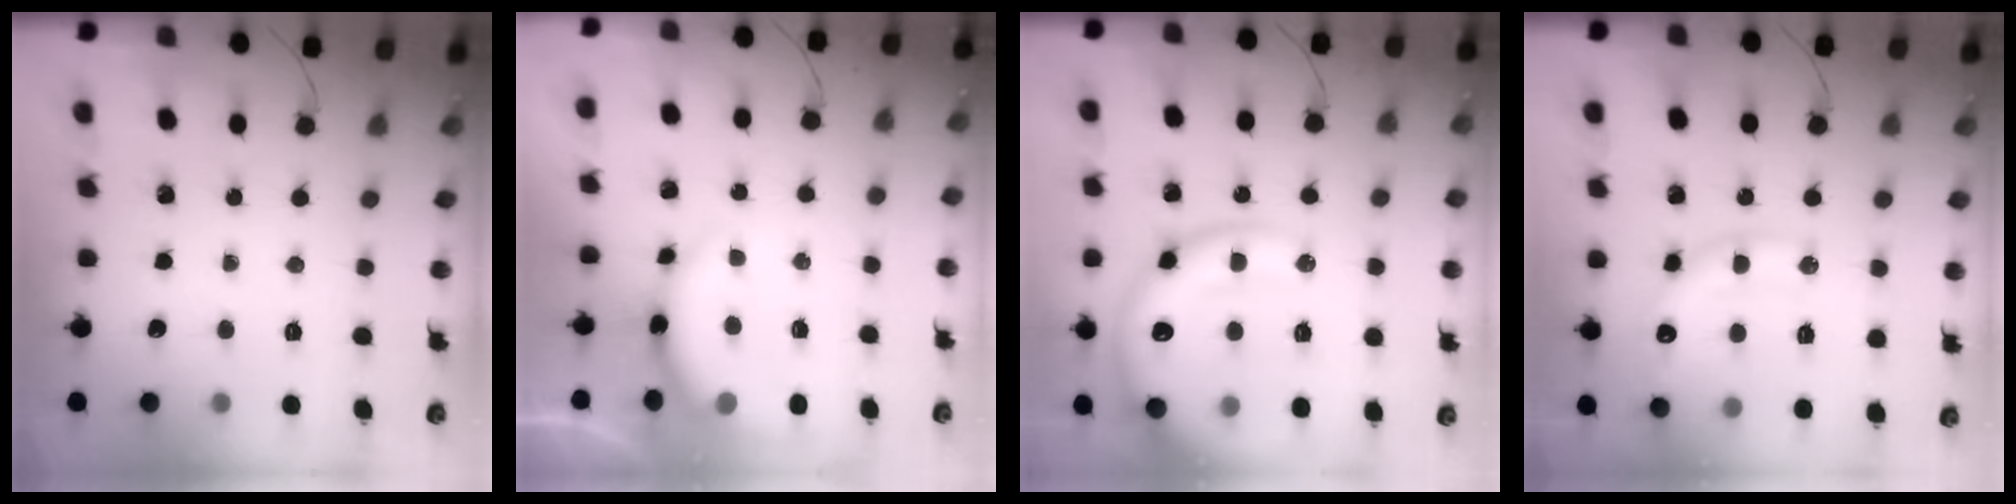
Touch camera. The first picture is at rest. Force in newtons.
{"total": 8.2, "press": 8.0, "slide": 1.6}
{"total": 18.5, "press": 18.3, "slide": 2.3}
{"total": 14.4, "press": 14.4, "slide": 1.2}